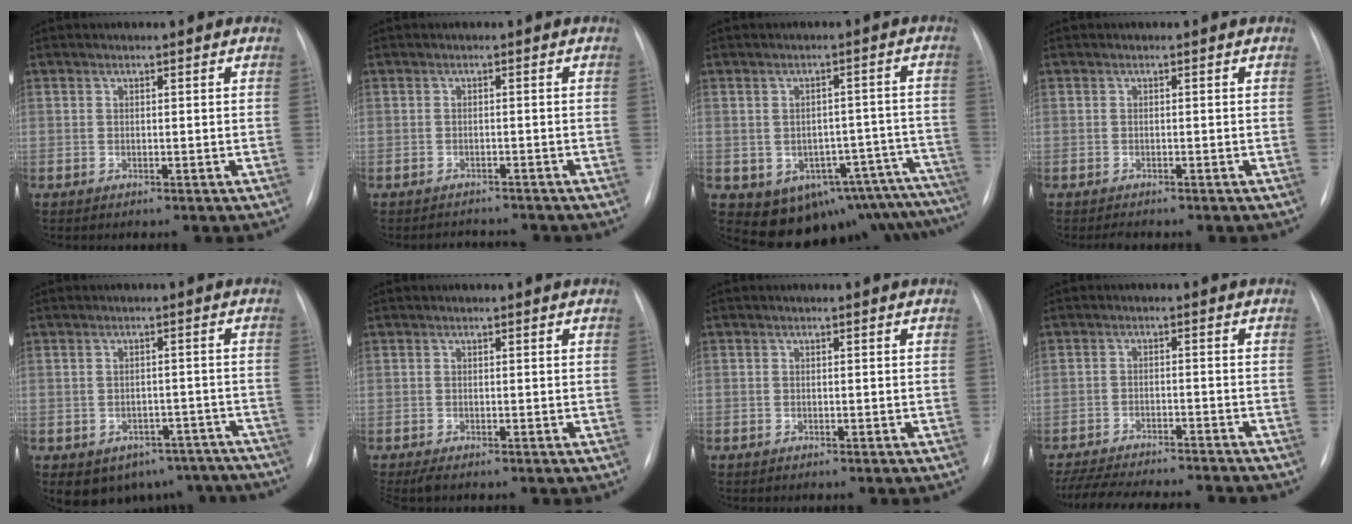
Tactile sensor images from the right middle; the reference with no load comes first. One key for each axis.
{"total": 2.7, "fx": -2.6, "fy": 0.7, "fz": -0.2, "tx": 0.004, "ty": -0.002, "tz": -0.035}
{"total": 16.4, "fx": -12.4, "fy": 8.5, "fz": 6.5, "tx": -0.041, "ty": 0.057, "tz": -0.130}
{"total": 1.0, "fx": -1.0, "fy": 0.3, "fz": 0.3, "tx": -0.007, "ty": -0.004, "tz": -0.013}
{"total": 12.4, "fx": -9.4, "fy": 7.5, "fz": 3.2, "tx": -0.032, "ty": 0.022, "tz": -0.100}
{"total": 2.2, "fx": -1.7, "fy": 0.5, "fz": 1.3, "tx": -0.023, "ty": -0.008, "tz": -0.026}
{"total": 0.7, "fx": -0.5, "fy": 0.4, "fz": 0.1, "tx": -0.008, "ty": 0.004, "tz": -0.010}
{"total": 18.1, "fx": -16.4, "fy": 2.9, "fz": 7.0, "tx": -0.162, "ty": -0.021, "tz": -0.232}